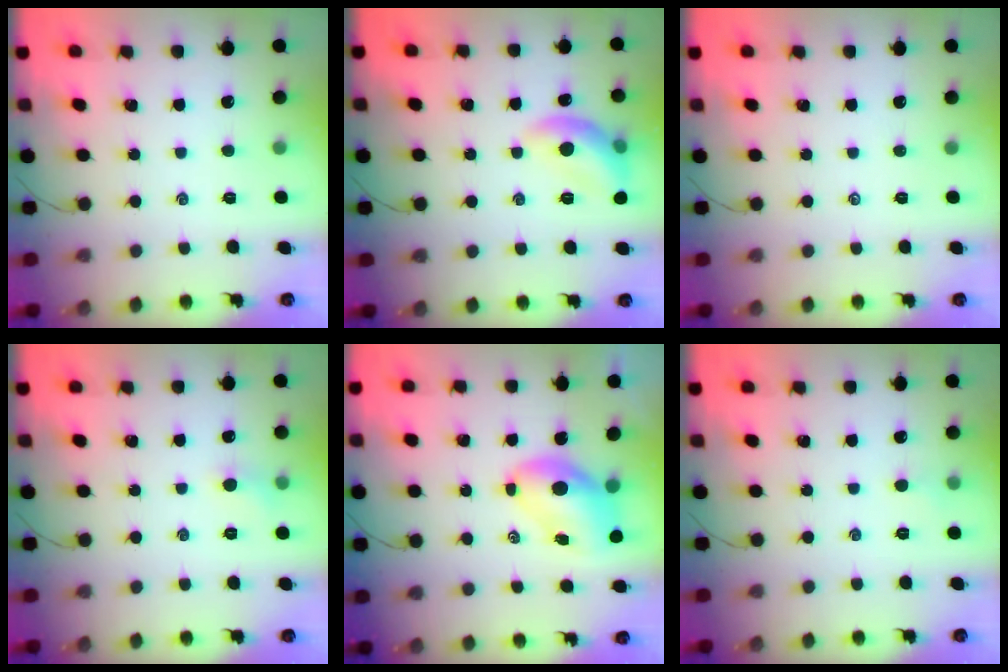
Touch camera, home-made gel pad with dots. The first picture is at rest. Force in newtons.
{"total": 11.3, "press": 11.3, "slide": 0.9}
{"total": 0.0}
{"total": 3.8, "press": 3.6, "slide": 1.2}
{"total": 8.4, "press": 8.1, "slide": 2.0}
{"total": 2.6, "press": 2.4, "slide": 0.8}